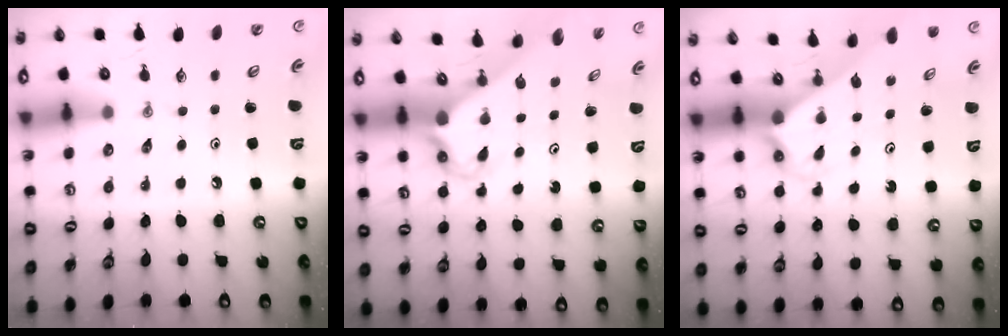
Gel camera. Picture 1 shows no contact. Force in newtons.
{"total": 2.8, "press": 2.8, "slide": 0.2}
{"total": 2.3, "press": 2.3, "slide": 0.1}